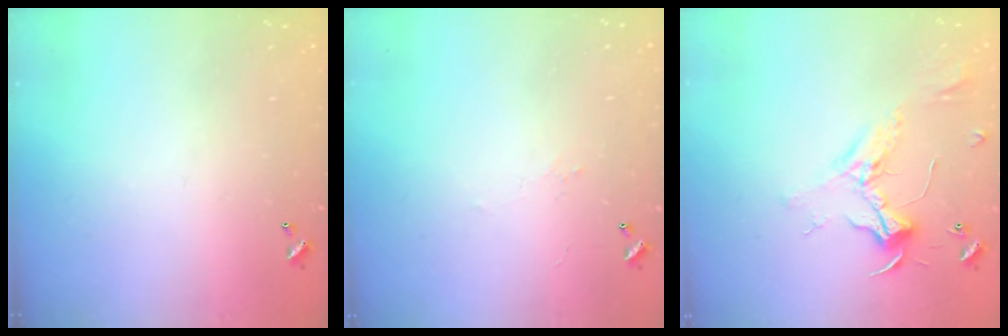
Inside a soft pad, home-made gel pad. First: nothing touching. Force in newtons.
{"total": 2.0, "press": 1.9, "slide": 0.7}
{"total": 2.3, "press": 2.2, "slide": 0.6}